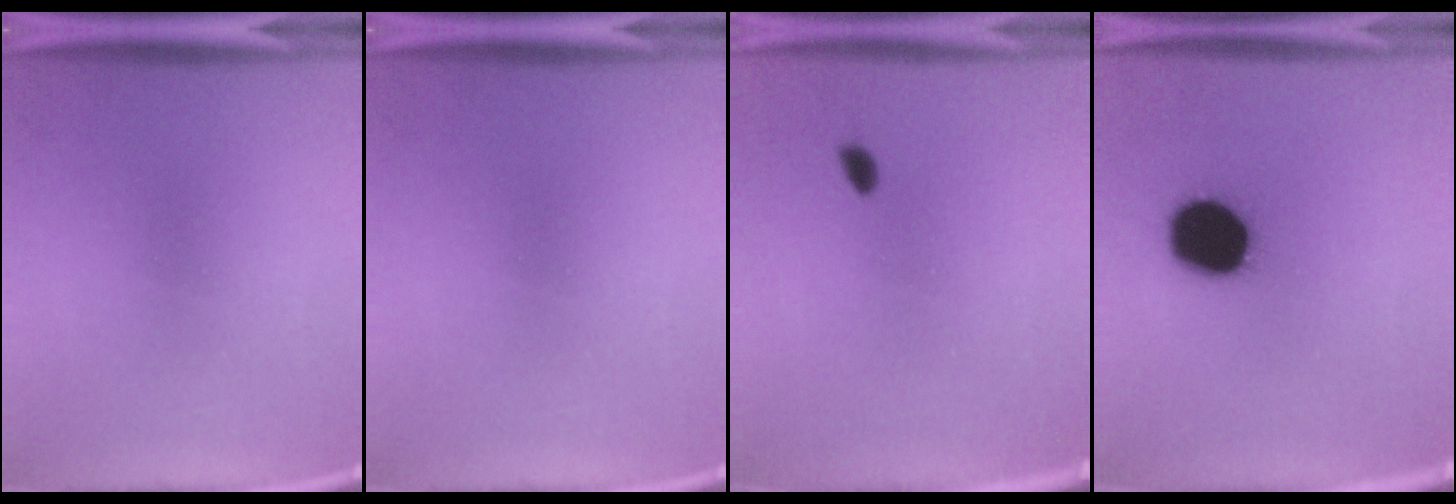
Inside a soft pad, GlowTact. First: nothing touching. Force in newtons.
{"total": 0.0}
{"total": 1.5}
{"total": 18.3}